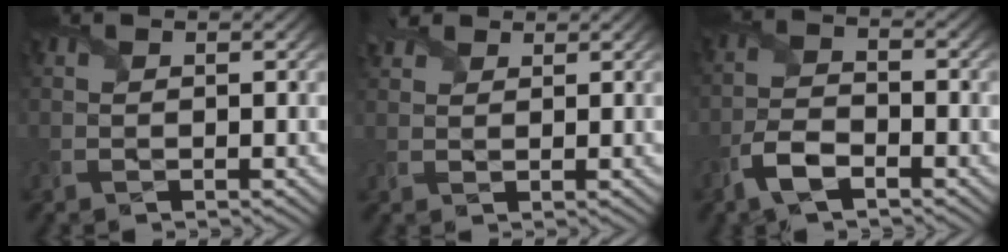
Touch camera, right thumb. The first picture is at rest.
{"total": 2.7, "force": [2.0, 1.5, 0.9], "torque": [-0.026, 0.011, 0.040]}
{"total": 5.2, "force": [-3.2, 2.1, 3.5], "torque": [-0.081, -0.003, -0.073]}